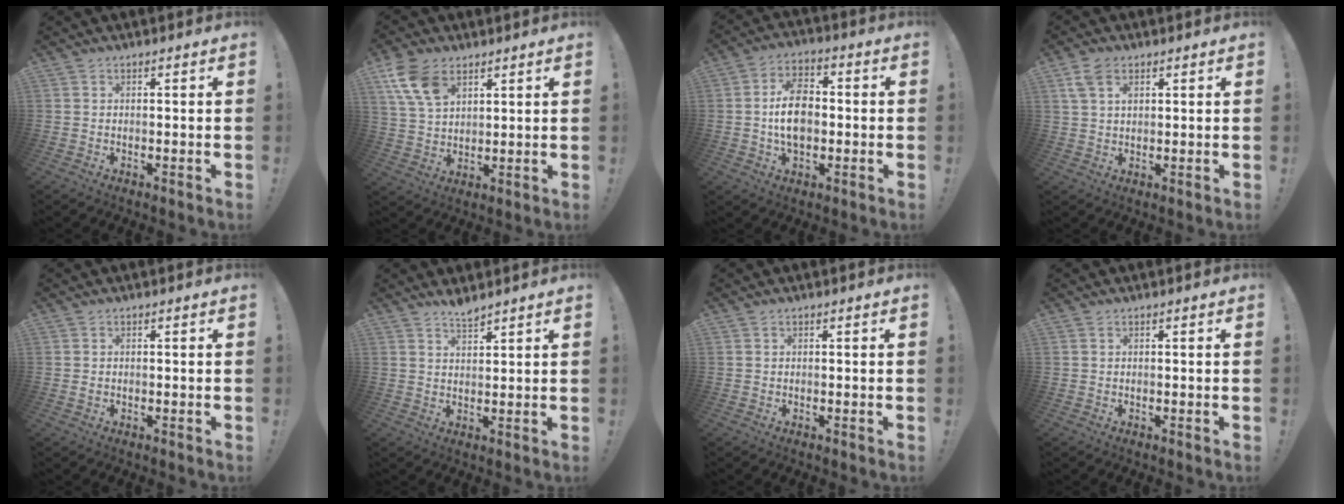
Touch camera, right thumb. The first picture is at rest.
{"total": 11.3, "force": [6.1, 6.7, 6.7], "torque": [-0.131, -0.018, 0.120]}
{"total": 11.9, "force": [-0.9, 8.0, 8.7], "torque": [-0.146, 0.009, -0.017]}
{"total": 5.1, "force": [2.4, 3.2, 3.1], "torque": [-0.052, -0.004, 0.044]}
{"total": 0.6, "force": [-0.1, 0.5, 0.4], "torque": [-0.005, 0.002, -0.002]}
{"total": 3.4, "force": [3.2, 0.4, 1.1], "torque": [-0.014, -0.023, 0.055]}
{"total": 0.0}
{"total": 0.0}